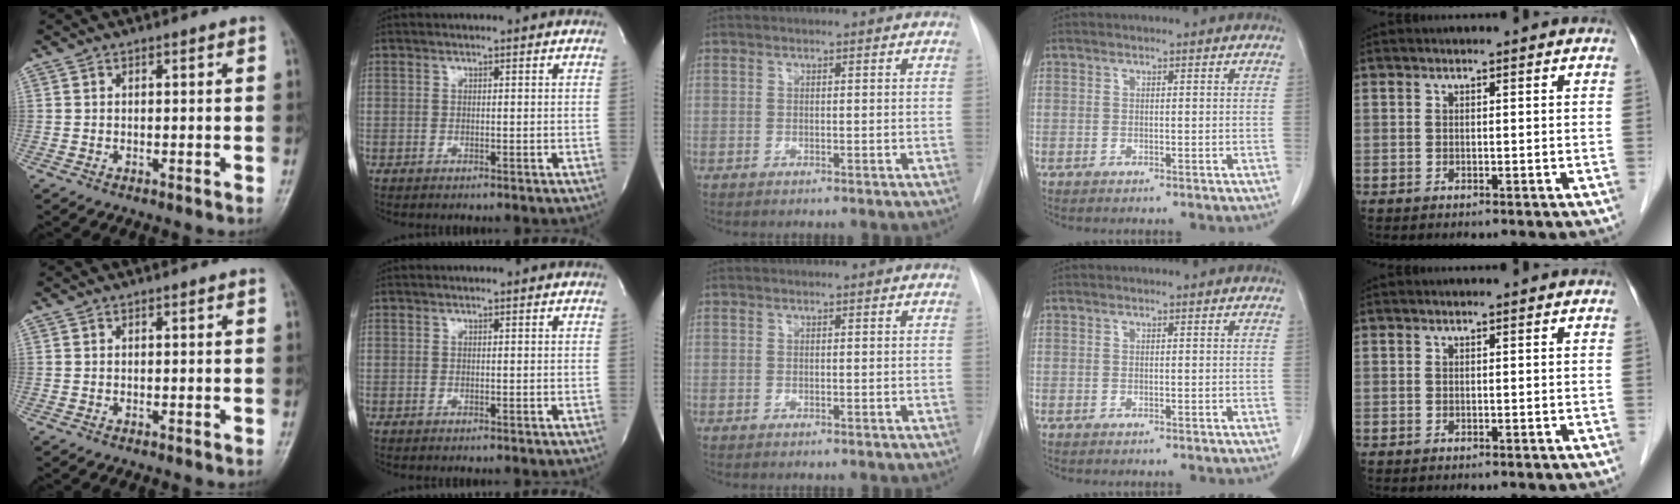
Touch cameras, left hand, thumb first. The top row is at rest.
{}